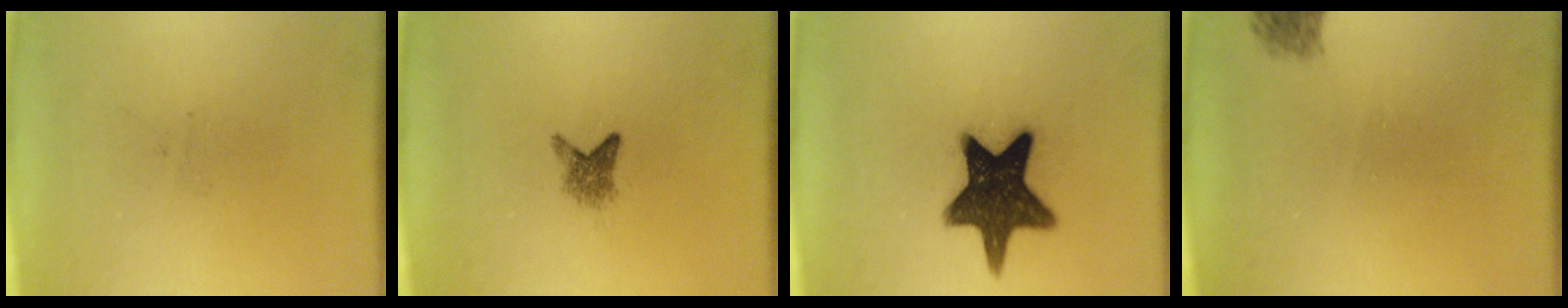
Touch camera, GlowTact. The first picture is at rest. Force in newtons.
{"total": 2.1}
{"total": 15.5}
{"total": 1.8}